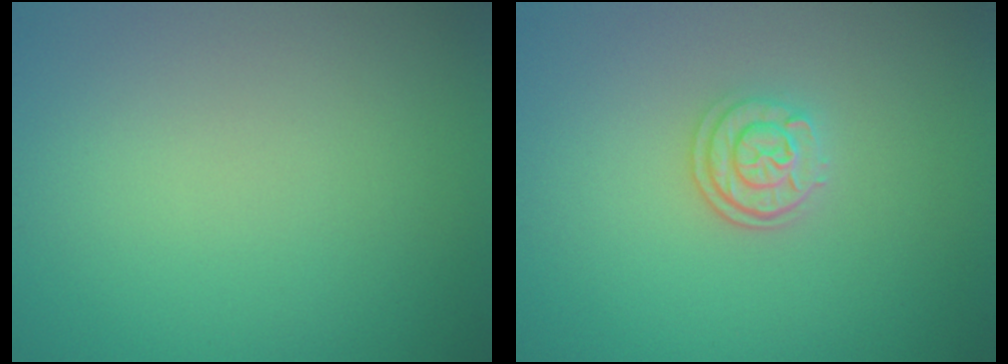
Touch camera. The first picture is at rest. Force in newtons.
{"total": 2.4, "press": 2.1, "slide": 1.1}